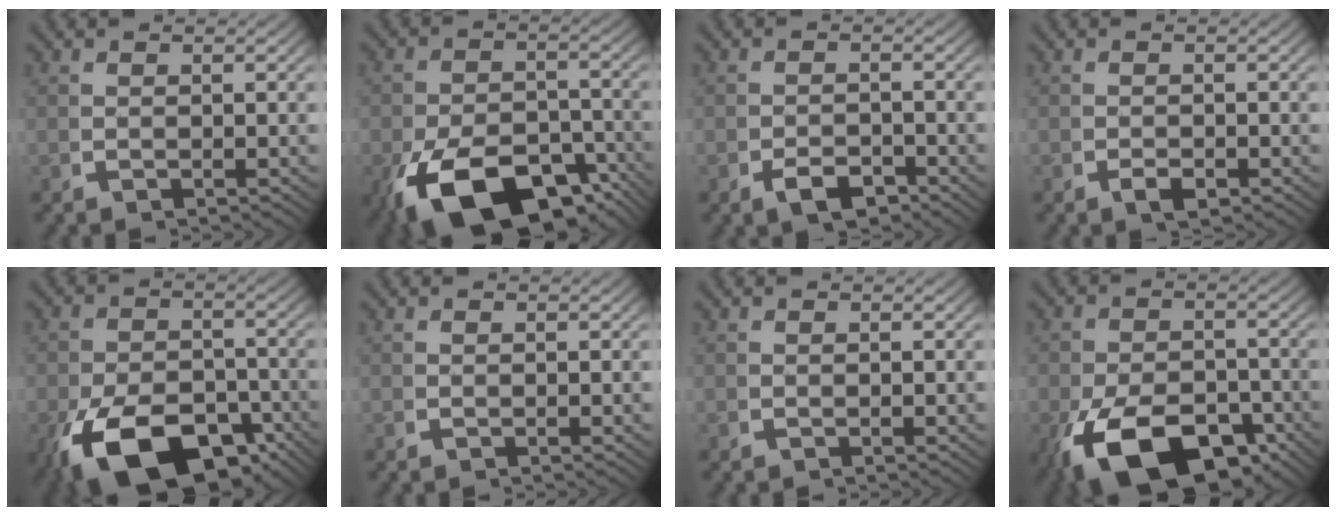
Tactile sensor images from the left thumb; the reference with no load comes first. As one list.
[{"total": 11.7, "force": [-6.5, 6.4, 7.3], "torque": [-0.135, -0.053, -0.082]}, {"total": 2.5, "force": [-1.8, 1.2, 1.3], "torque": [-0.011, -0.008, -0.028]}, {"total": 1.2, "force": [-0.7, 0.6, 0.7], "torque": [-0.008, -0.002, -0.012]}, {"total": 10.5, "force": [-5.7, 5.9, 6.6], "torque": [-0.119, -0.047, -0.074]}, {"total": 0.0}, {"total": 0.0}, {"total": 9.5, "force": [-4.9, 5.3, 6.2], "torque": [-0.120, -0.045, -0.061]}]